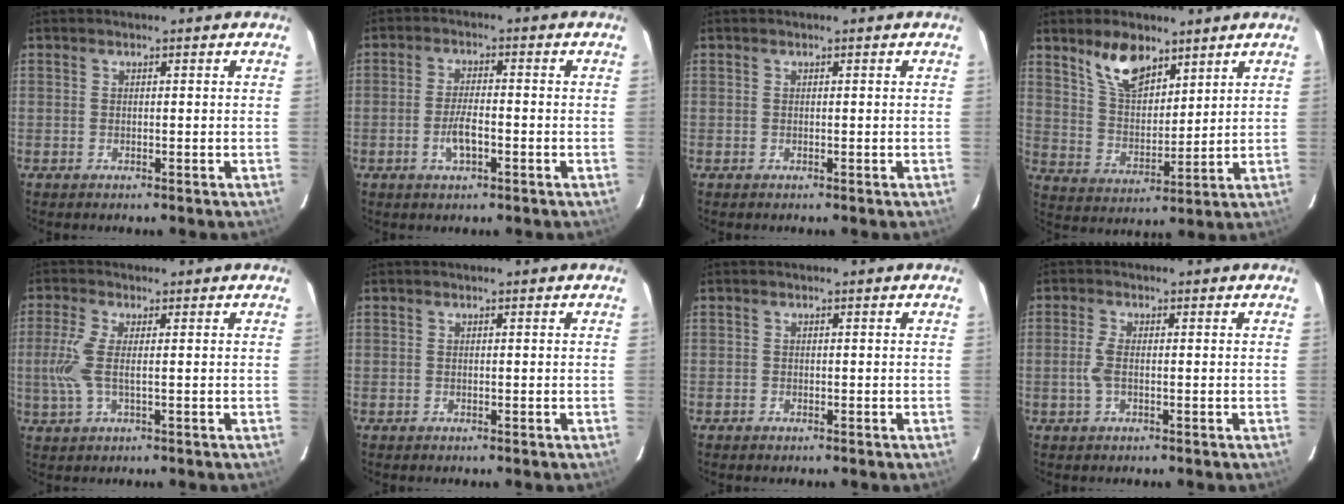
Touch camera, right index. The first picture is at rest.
{"total": 4.6, "force": [-1.9, 1.5, 3.9], "torque": [-0.079, -0.003, -0.032]}
{"total": 0.0}
{"total": 10.0, "force": [6.8, 4.8, 5.6], "torque": [-0.098, 0.007, 0.135]}
{"total": 5.8, "force": [0.1, 1.6, 5.6], "torque": [-0.131, 0.002, 0.001]}
{"total": 0.0}
{"total": 0.7, "force": [-0.6, 0.4, 0.0], "torque": [0.000, 0.001, -0.011]}
{"total": 3.0, "force": [-0.5, 1.0, 2.7], "torque": [-0.062, 0.000, -0.009]}